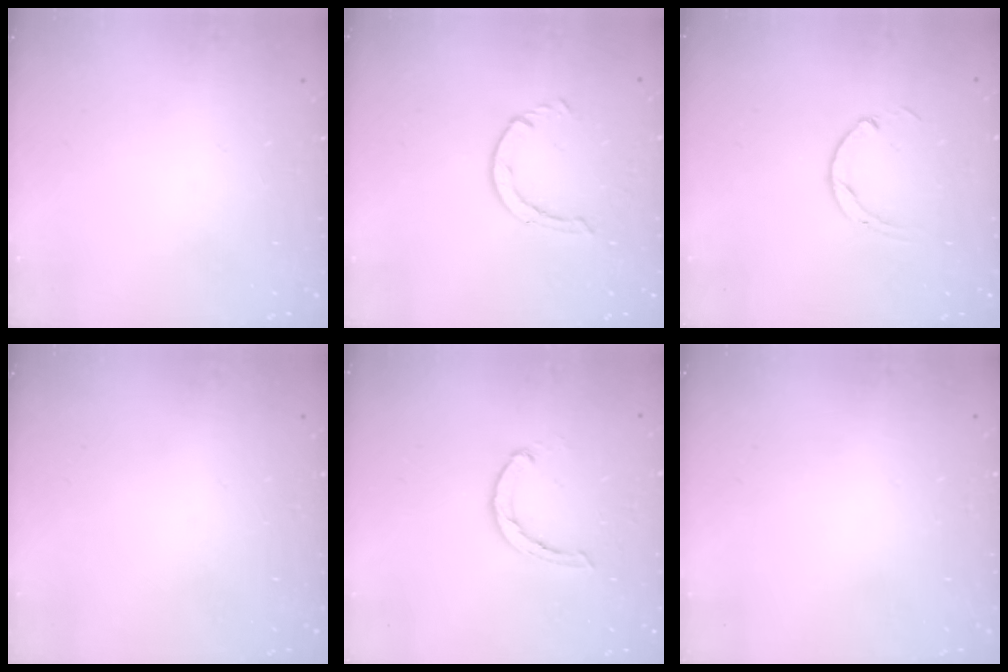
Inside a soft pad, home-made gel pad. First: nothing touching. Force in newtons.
{"total": 2.5, "press": 2.5, "slide": 0.3}
{"total": 3.0, "press": 2.9, "slide": 0.4}
{"total": 0.0}
{"total": 2.4, "press": 2.4, "slide": 0.4}
{"total": 2.6, "press": 2.6, "slide": 0.2}